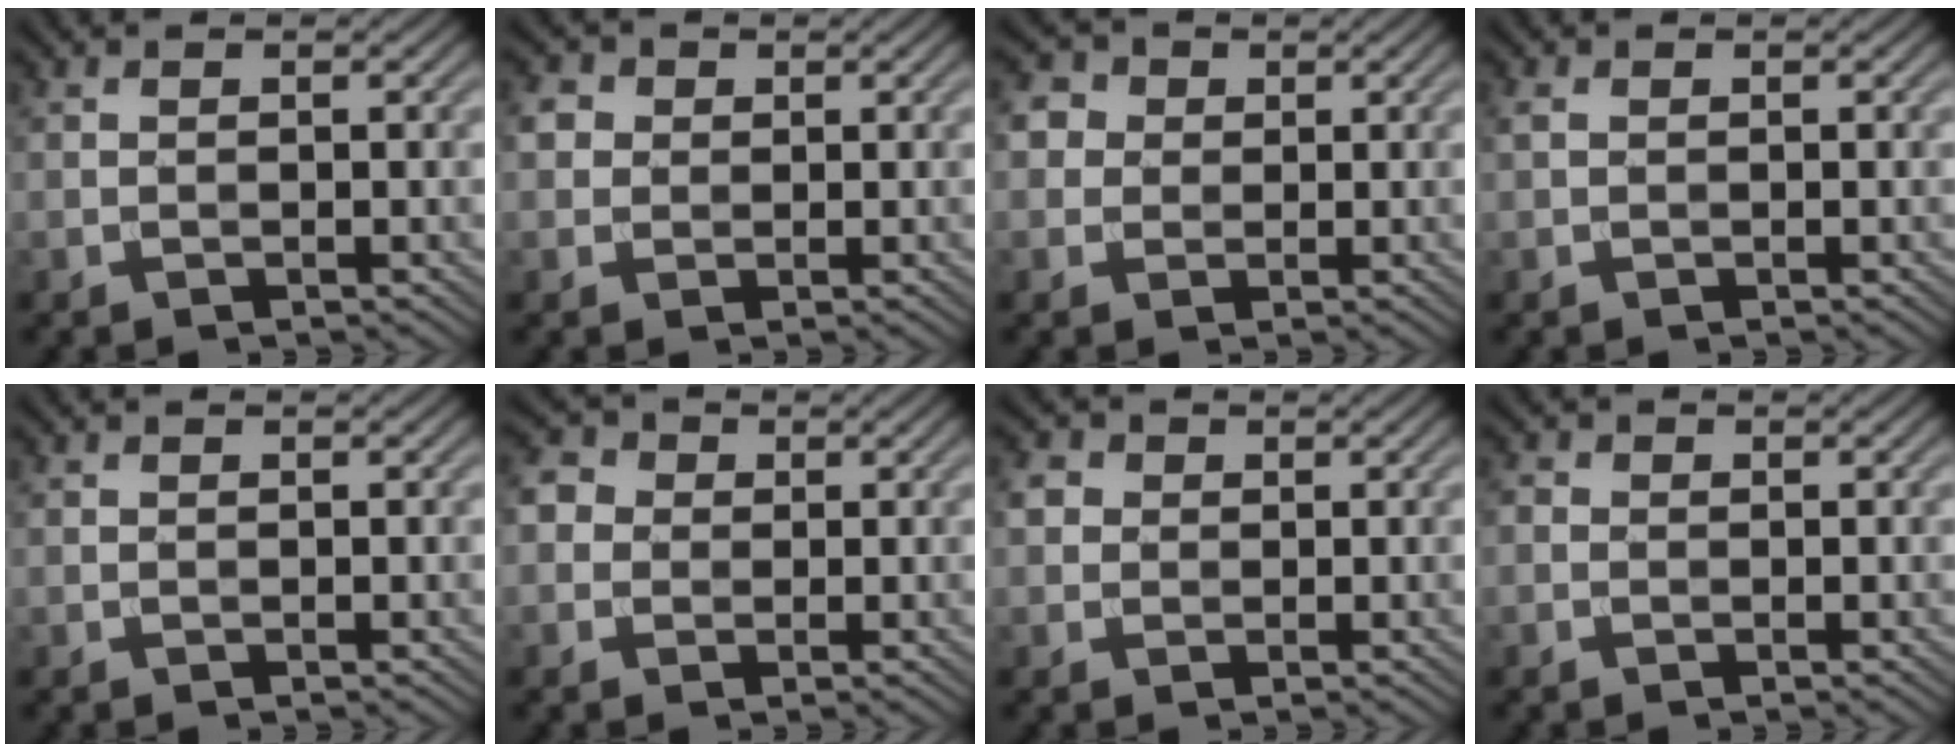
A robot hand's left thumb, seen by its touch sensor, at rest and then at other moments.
{"total": 3.2, "force": [0.8, 2.9, 1.2], "torque": [-0.040, 0.009, 0.009]}
{"total": 3.9, "force": [1.0, 3.5, 1.4], "torque": [-0.049, 0.010, 0.006]}
{"total": 0.9, "force": [0.2, 0.6, 0.6], "torque": [-0.019, 0.005, 0.001]}
{"total": 0.0}
{"total": 3.1, "force": [0.2, 2.9, 1.1], "torque": [-0.032, 0.005, -0.002]}
{"total": 2.6, "force": [0.5, 2.4, 1.0], "torque": [-0.028, 0.006, 0.002]}
{"total": 1.0, "force": [-0.3, 1.0, 0.3], "torque": [-0.005, -0.003, -0.008]}